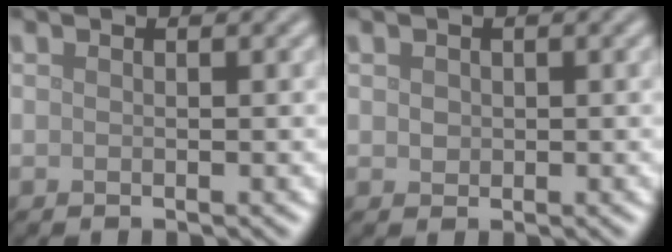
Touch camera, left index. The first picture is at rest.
{"total": 0.9, "force": [0.2, 0.8, 0.3], "torque": [-0.004, -0.001, 0.005]}